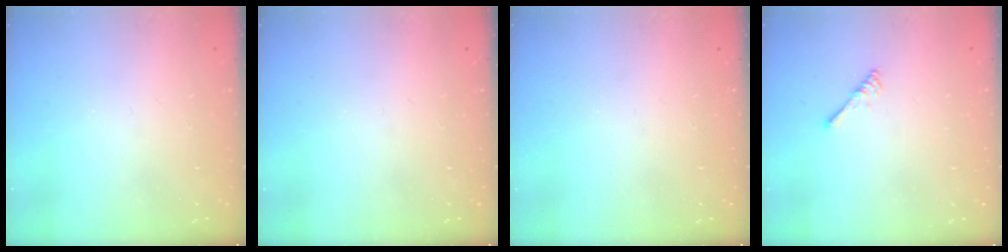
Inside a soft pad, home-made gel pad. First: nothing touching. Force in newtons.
{"total": 0.0}
{"total": 0.0}
{"total": 2.7, "press": 2.6, "slide": 0.5}